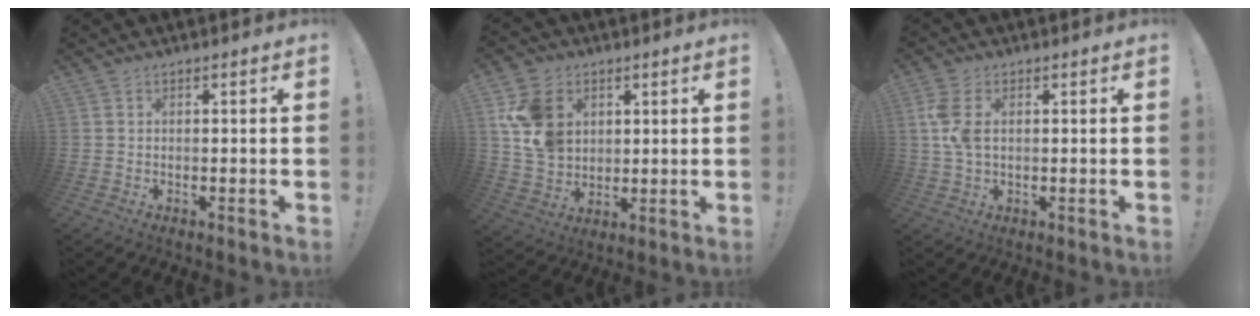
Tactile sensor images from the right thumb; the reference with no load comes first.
{"total": 14.2, "force": [4.6, 11.4, 7.1], "torque": [-0.124, -0.018, 0.092]}
{"total": 6.8, "force": [1.2, 4.2, 5.3], "torque": [-0.118, -0.001, 0.019]}